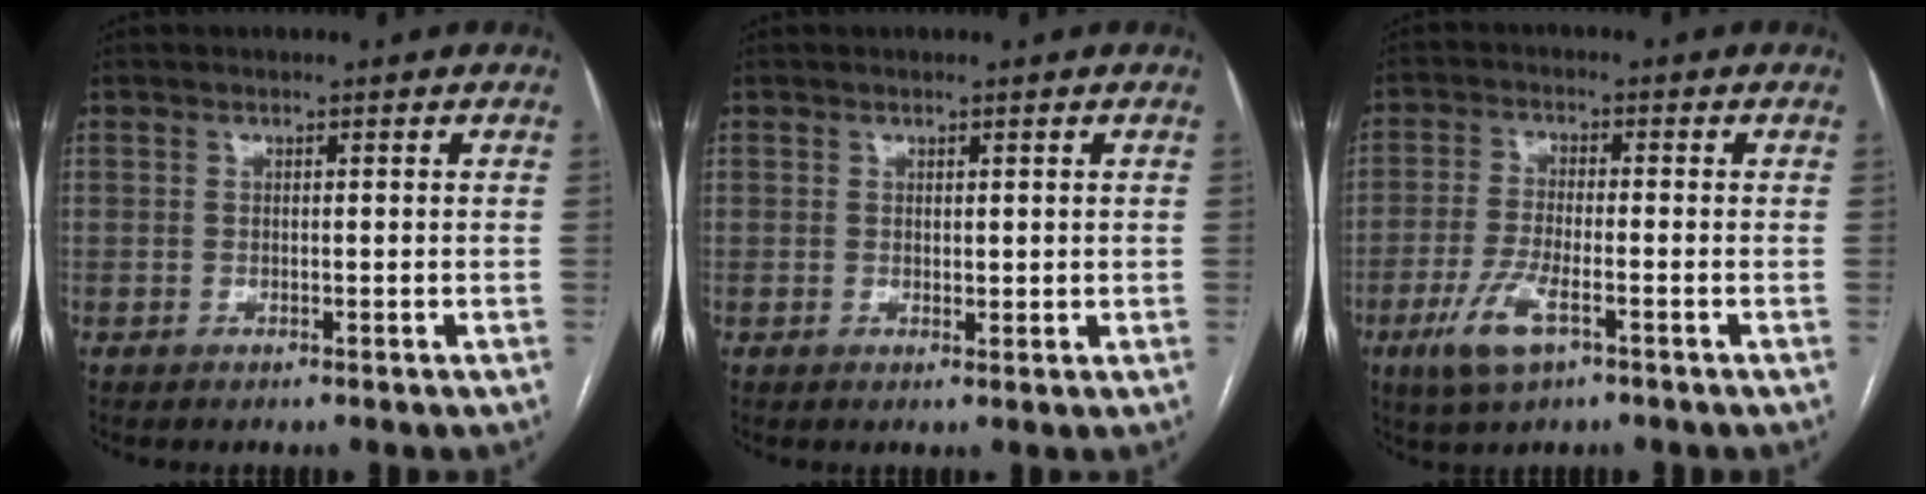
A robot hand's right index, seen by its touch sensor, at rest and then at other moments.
{"total": 1.4, "force": [0.7, 1.0, 0.8], "torque": [-0.008, -0.008, 0.014]}
{"total": 7.0, "force": [-3.5, 1.8, 5.8], "torque": [-0.125, -0.012, -0.063]}